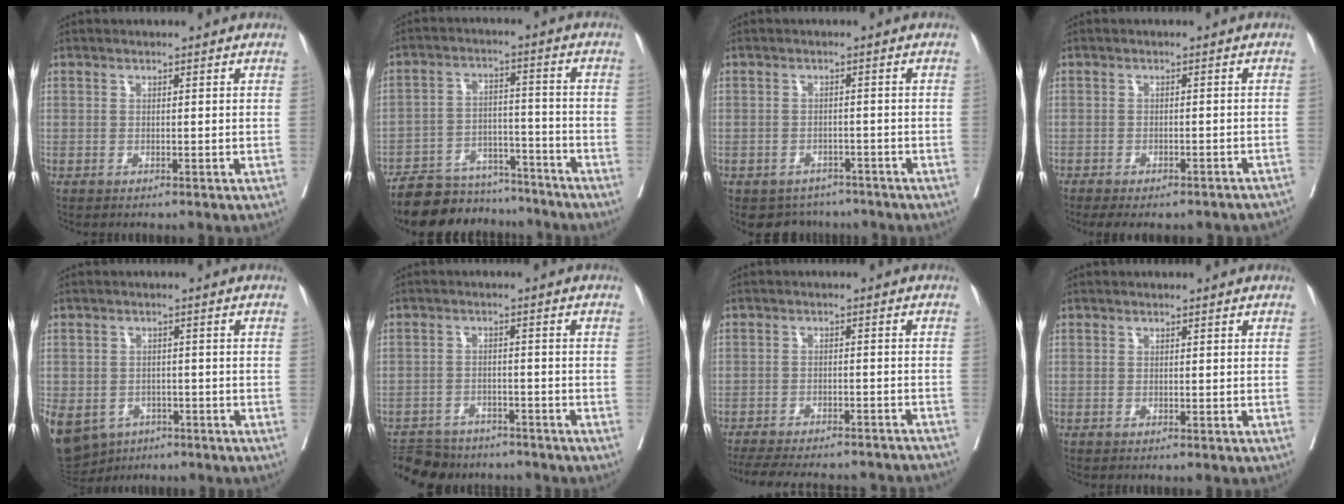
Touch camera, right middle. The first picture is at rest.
{"total": 14.0, "force": [-12.8, 4.4, 3.5], "torque": [-0.051, 0.019, -0.193]}
{"total": 4.2, "force": [-3.6, 2.2, -0.1], "torque": [0.014, 0.011, -0.047]}
{"total": 11.2, "force": [-9.7, 3.5, 4.6], "torque": [-0.070, 0.000, -0.105]}
{"total": 19.5, "force": [-9.0, 15.4, 7.9], "torque": [-0.273, -0.015, -0.122]}
{"total": 9.8, "force": [-8.8, 3.8, 2.1], "torque": [-0.039, 0.004, -0.123]}
{"total": 21.1, "force": [-19.0, 4.6, 7.8], "torque": [-0.155, -0.024, -0.240]}
{"total": 0.0}